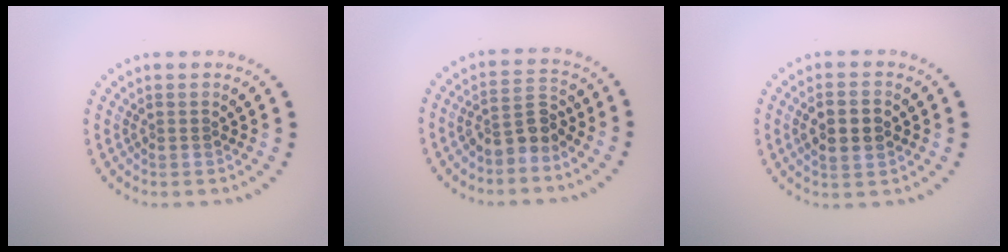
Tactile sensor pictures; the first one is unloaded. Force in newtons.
{"total": 3.0, "press": 2.6, "slide": 1.5}
{"total": 3.2, "press": 3.2, "slide": 0.3}